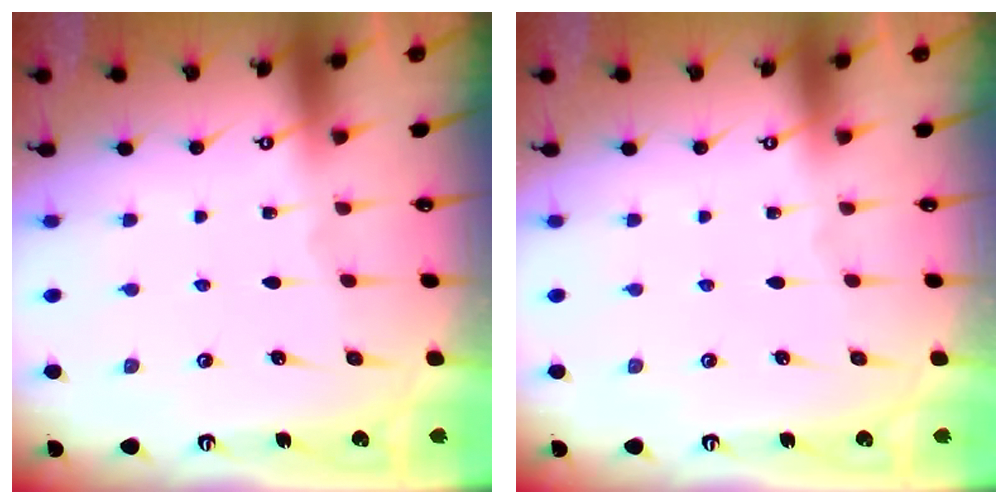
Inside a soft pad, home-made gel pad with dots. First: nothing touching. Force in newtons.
{"total": 0.0}